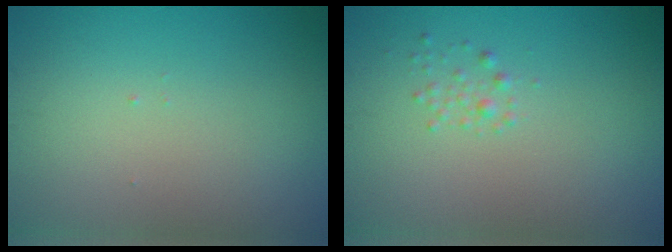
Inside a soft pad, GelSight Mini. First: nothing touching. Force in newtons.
{"total": 0.9, "press": 0.9, "slide": 0.1}